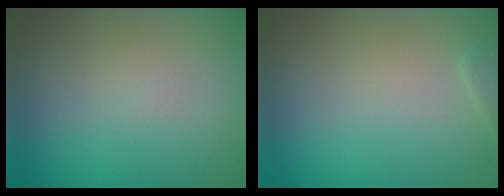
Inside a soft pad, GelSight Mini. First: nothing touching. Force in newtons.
{"total": 0.6, "press": 0.6, "slide": 0.1}